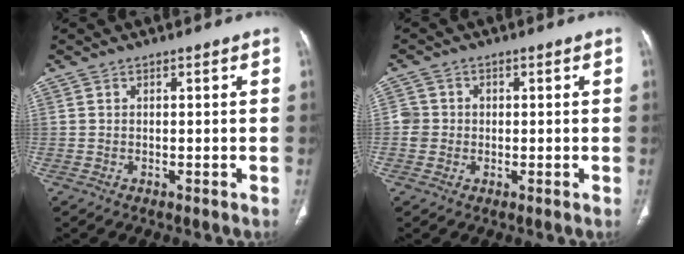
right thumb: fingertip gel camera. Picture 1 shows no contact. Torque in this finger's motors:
{"motor_torque": [0.34, 0.24, 0.34, 0.16, -0.01]}